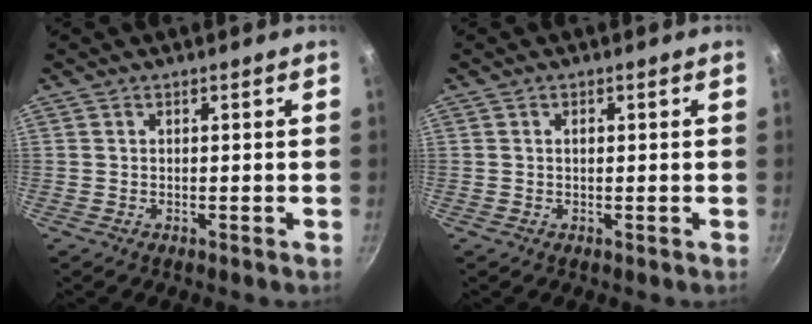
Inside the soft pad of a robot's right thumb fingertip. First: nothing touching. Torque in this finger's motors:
{"motor_torque": [-0.33, 0.53, 0.23, -0.09, 0.00]}